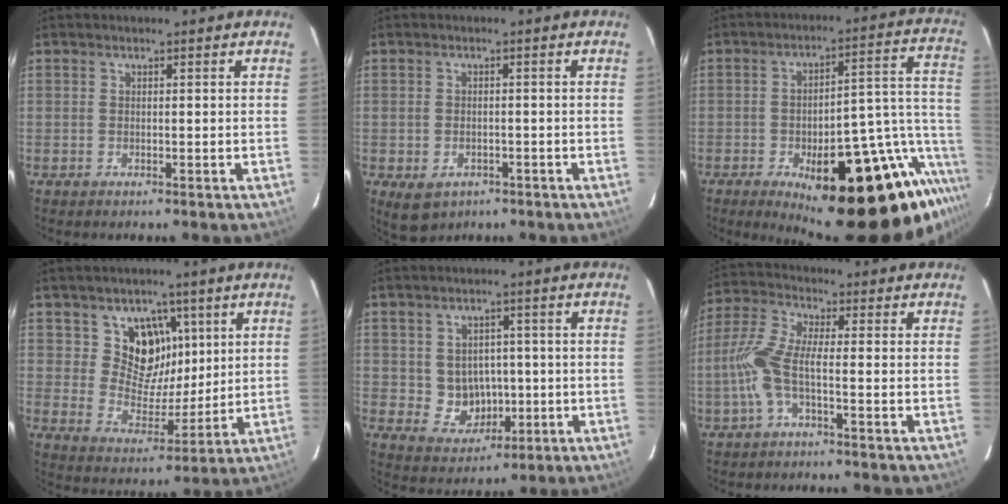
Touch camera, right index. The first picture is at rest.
{"total": 5.0, "force": [-2.4, 3.7, 2.4], "torque": [-0.048, -0.007, -0.023]}
{"total": 28.9, "force": [-16.3, 9.1, 22.1], "torque": [-0.265, 0.018, -0.216]}
{"total": 10.1, "force": [4.6, 8.2, 3.5], "torque": [-0.054, -0.014, 0.085]}
{"total": 6.6, "force": [-0.3, 6.1, 2.5], "torque": [-0.055, 0.010, 0.015]}
{"total": 7.1, "force": [-2.3, 1.3, 6.6], "torque": [-0.162, 0.007, -0.046]}